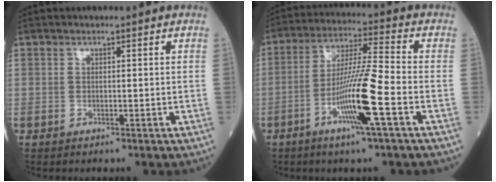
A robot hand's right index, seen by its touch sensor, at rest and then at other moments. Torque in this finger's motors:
{"motor_torque": [0.44, -0.22, 0.27, 0.17]}